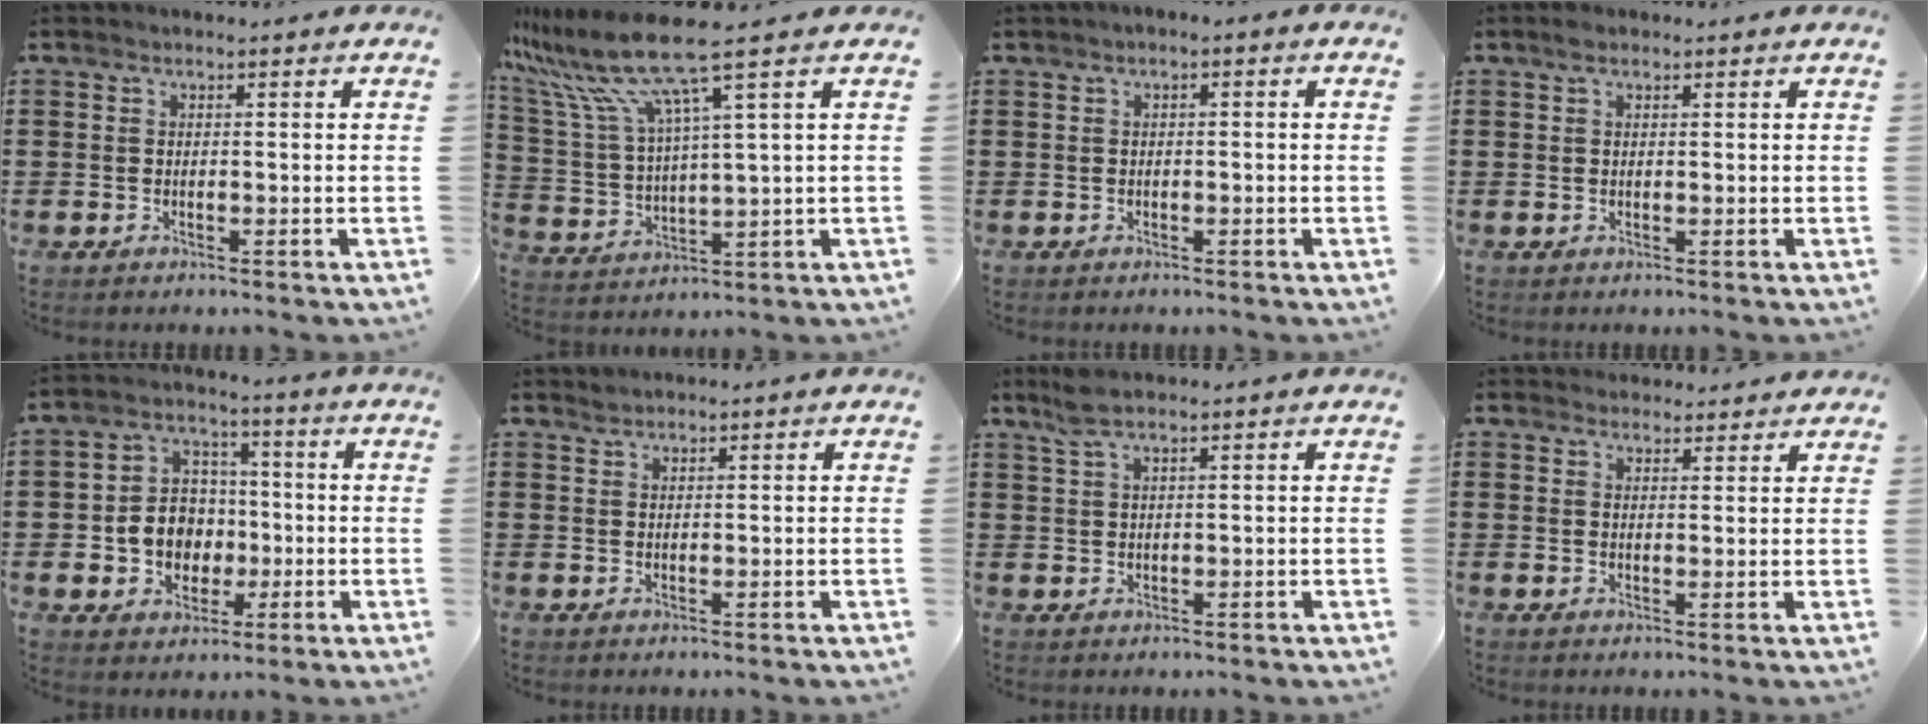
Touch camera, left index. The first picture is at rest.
{"total": 11.6, "force": [7.4, 0.7, 8.9], "torque": [-0.220, -0.041, 0.115]}
{"total": 0.9, "force": [-0.4, 0.2, 0.8], "torque": [-0.014, -0.001, -0.008]}
{"total": 1.3, "force": [0.9, 0.6, 0.7], "torque": [-0.016, 0.005, 0.015]}
{"total": 7.3, "force": [-1.0, 6.6, 3.0], "torque": [-0.058, 0.015, -0.017]}
{"total": 1.0, "force": [1.0, 0.3, 0.0], "torque": [-0.003, 0.000, 0.020]}
{"total": 3.2, "force": [2.2, 0.6, 2.3], "torque": [-0.049, 0.002, 0.040]}
{"total": 2.6, "force": [2.5, 0.7, -0.1], "torque": [-0.005, -0.002, 0.049]}